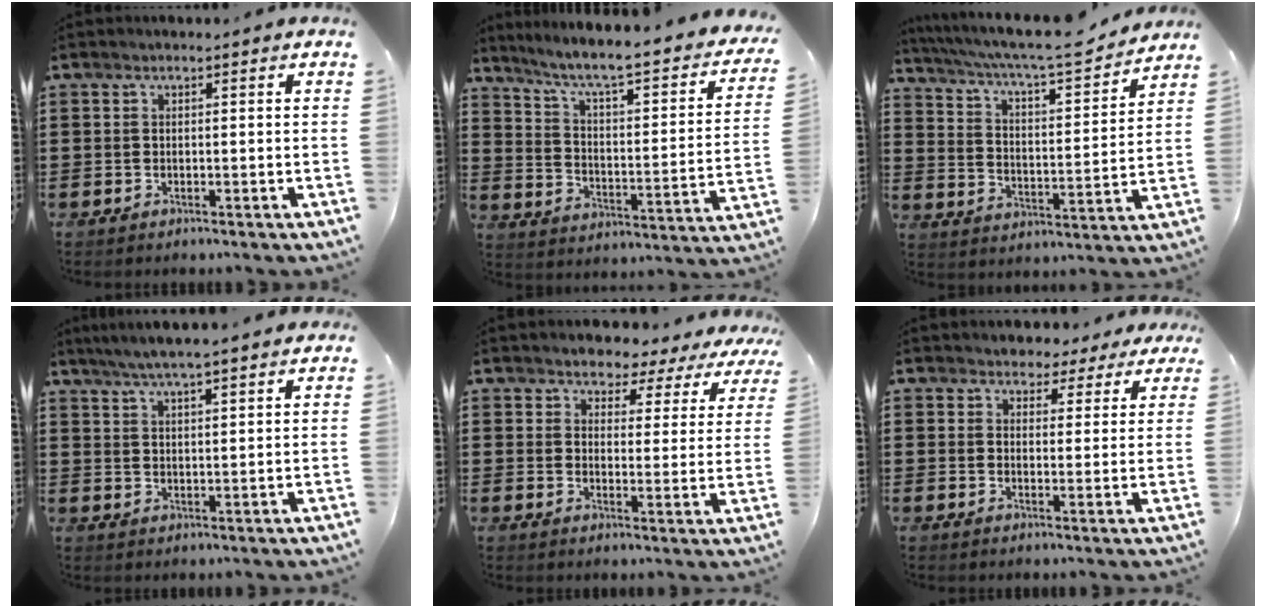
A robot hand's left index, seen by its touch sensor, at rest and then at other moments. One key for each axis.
{"total": 5.6, "fx": 4.0, "fy": 0.4, "fz": 4.0, "tx": -0.094, "ty": -0.037, "tz": 0.056}
{"total": 6.9, "fx": 6.1, "fy": 0.2, "fz": 3.1, "tx": -0.087, "ty": -0.043, "tz": 0.097}
{"total": 4.6, "fx": 4.1, "fy": -0.1, "fz": 2.2, "tx": -0.054, "ty": -0.011, "tz": 0.070}
{"total": 3.8, "fx": 3.5, "fy": 1.4, "fz": 0.1, "tx": -0.027, "ty": -0.021, "tz": 0.057}
{"total": 3.5, "fx": 2.9, "fy": 2.0, "fz": 0.1, "tx": -0.012, "ty": -0.004, "tz": 0.053}